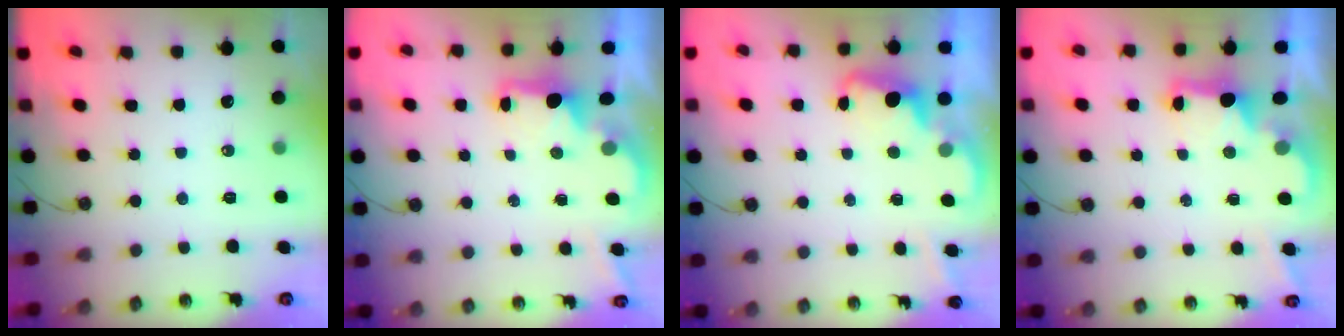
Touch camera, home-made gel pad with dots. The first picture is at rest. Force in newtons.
{"total": 1.9, "press": 1.7, "slide": 0.7}
{"total": 2.3, "press": 2.2, "slide": 0.5}
{"total": 2.3, "press": 2.1, "slide": 0.8}